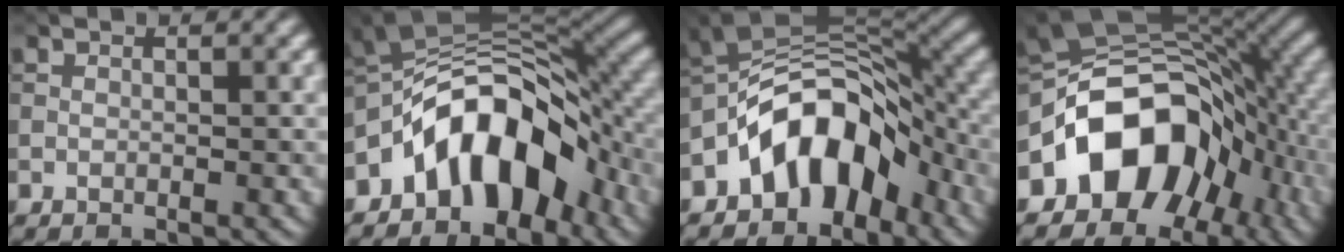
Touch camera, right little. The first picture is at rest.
{"total": 9.5, "force": [-4.9, 5.3, 6.2], "torque": [-0.078, 0.016, -0.096]}
{"total": 8.6, "force": [-4.5, 5.1, 5.2], "torque": [-0.059, 0.014, -0.093]}
{"total": 11.7, "force": [-4.8, 8.2, 6.8], "torque": [-0.092, 0.013, -0.099]}